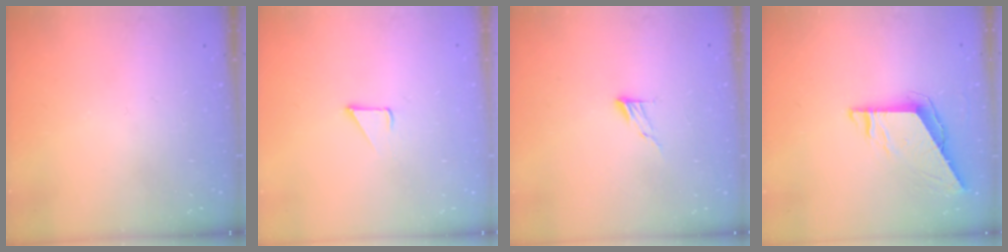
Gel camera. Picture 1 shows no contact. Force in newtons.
{"total": 2.8, "press": 2.8, "slide": 0.2}
{"total": 6.1, "press": 6.1, "slide": 0.5}
{"total": 7.2, "press": 7.2, "slide": 0.5}